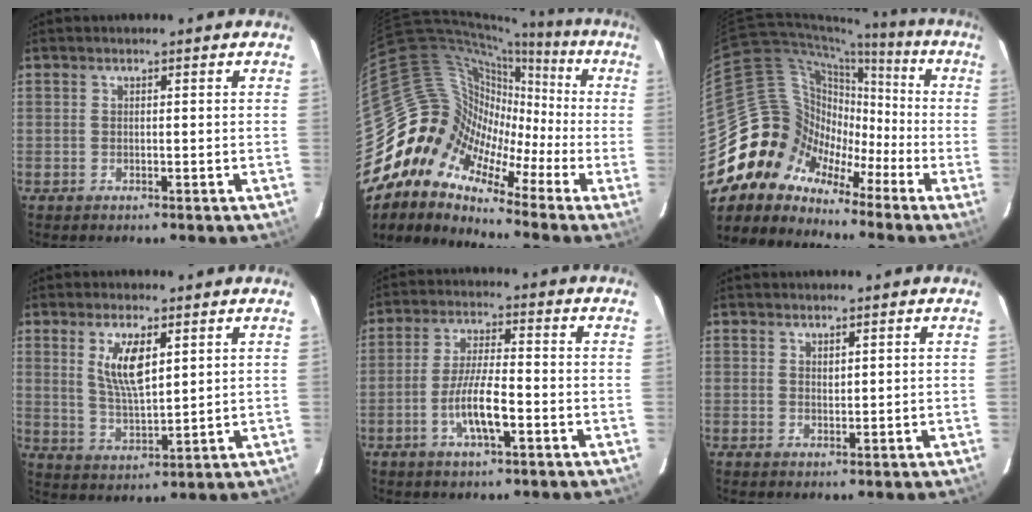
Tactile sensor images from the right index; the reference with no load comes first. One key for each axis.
{"total": 10.7, "fx": -4.8, "fy": 8.6, "fz": 4.4, "tx": -0.062, "ty": 0.020, "tz": -0.121}
{"total": 13.7, "fx": -7.9, "fy": 11.1, "fz": 1.7, "tx": -0.043, "ty": 0.054, "tz": -0.157}
{"total": 8.0, "fx": 3.1, "fy": 2.8, "fz": 6.8, "tx": -0.125, "ty": -0.004, "tz": 0.067}
{"total": 7.9, "fx": -3.1, "fy": 1.5, "fz": 7.1, "tx": -0.141, "ty": -0.003, "tz": -0.057}
{"total": 1.0, "fx": 0.7, "fy": 0.5, "fz": 0.5, "tx": -0.006, "ty": 0.001, "tz": 0.014}